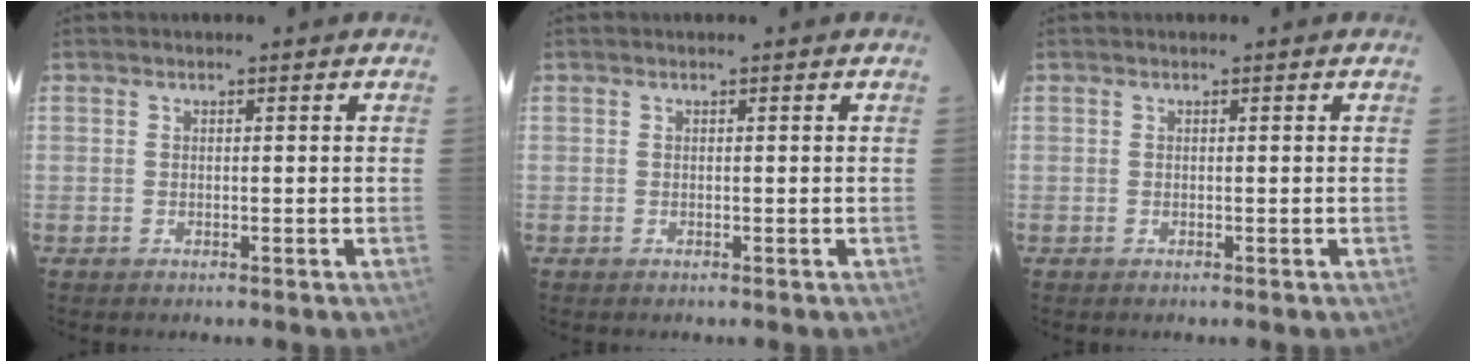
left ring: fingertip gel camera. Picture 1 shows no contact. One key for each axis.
{"total": 0.0}
{"total": 0.0}